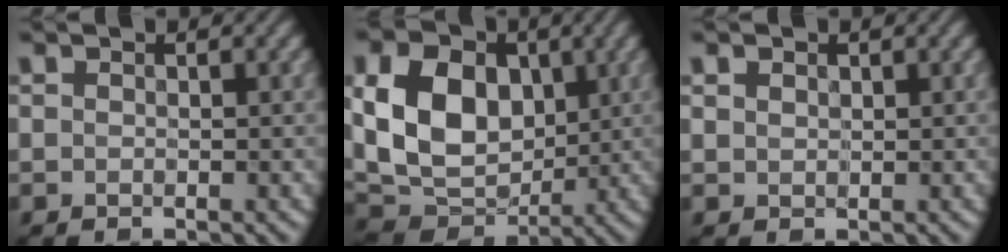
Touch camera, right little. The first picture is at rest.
{"total": 10.8, "force": [1.1, 7.7, 7.4], "torque": [-0.152, 0.003, 0.008]}
{"total": 1.0, "force": [0.6, 0.7, 0.3], "torque": [-0.010, -0.001, 0.013]}